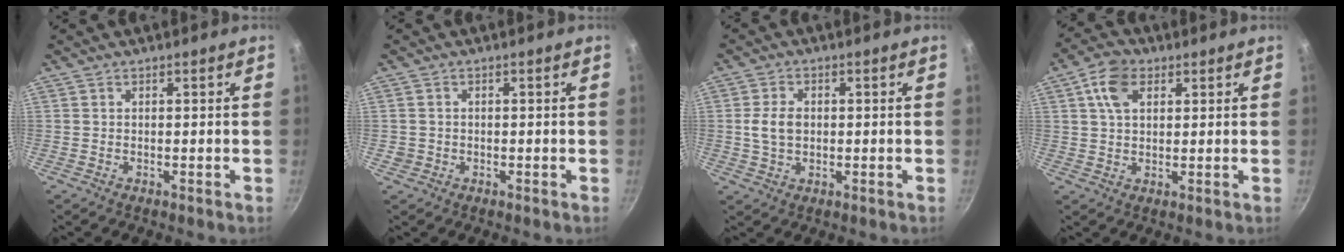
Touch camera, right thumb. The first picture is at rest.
{"total": 1.5, "force": [-0.3, 1.4, 0.2], "torque": [0.000, 0.002, -0.002]}
{"total": 5.1, "force": [0.2, 3.6, 3.5], "torque": [-0.057, 0.005, 0.003]}
{"total": 7.0, "force": [2.7, 4.6, 4.5], "torque": [-0.066, 0.006, 0.044]}